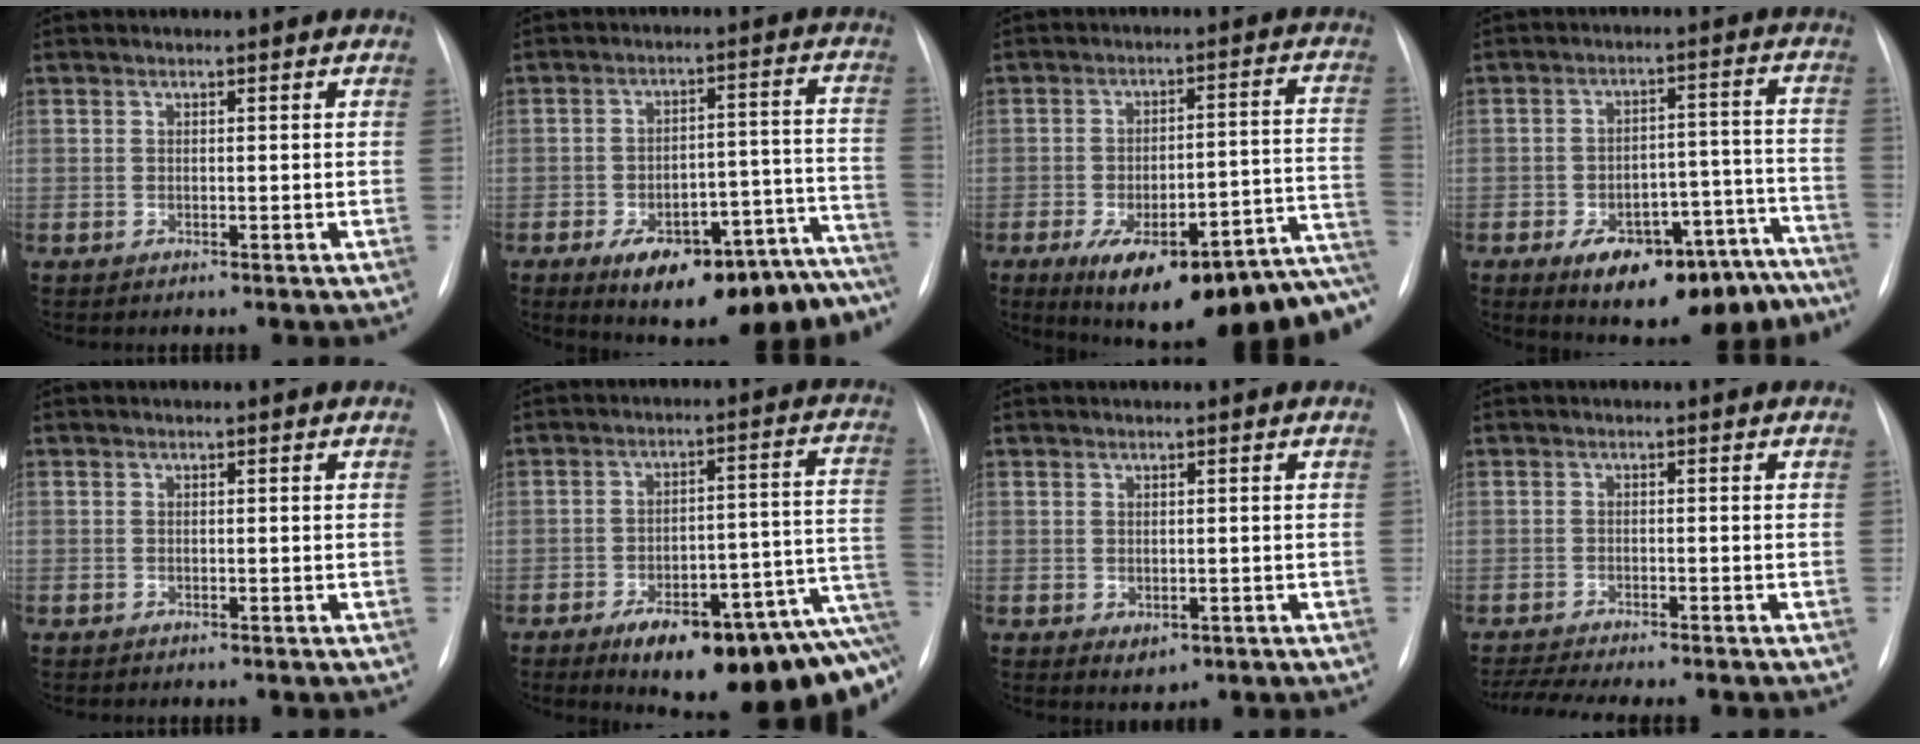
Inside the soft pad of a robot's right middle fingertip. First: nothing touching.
{"total": 21.9, "force": [-16.2, 7.6, 12.6], "torque": [-0.089, 0.050, -0.212]}
{"total": 24.2, "force": [-15.0, 7.0, 17.6], "torque": [-0.168, 0.030, -0.194]}
{"total": 19.1, "force": [-14.3, 7.7, 10.1], "torque": [-0.069, 0.055, -0.190]}
{"total": 0.0}
{"total": 21.4, "force": [-12.4, 6.7, 16.0], "torque": [-0.123, 0.046, -0.161]}
{"total": 2.2, "force": [-0.7, 1.5, 1.5], "torque": [-0.018, -0.003, 0.002]}
{"total": 9.3, "force": [-8.2, 0.8, 4.2], "torque": [-0.062, -0.006, -0.121]}